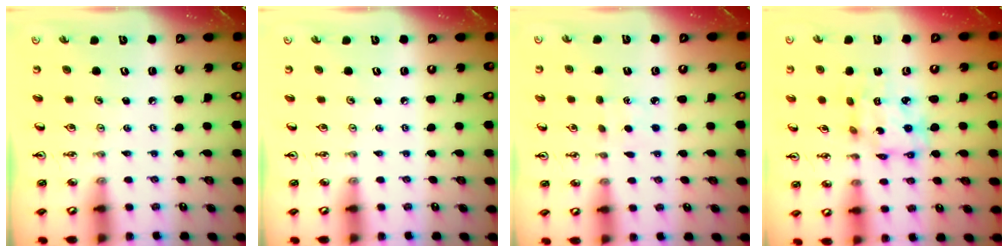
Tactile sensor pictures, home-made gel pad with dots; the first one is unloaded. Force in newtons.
{"total": 0.0}
{"total": 1.5, "press": 1.5, "slide": 0.2}
{"total": 9.5, "press": 9.5, "slide": 0.6}